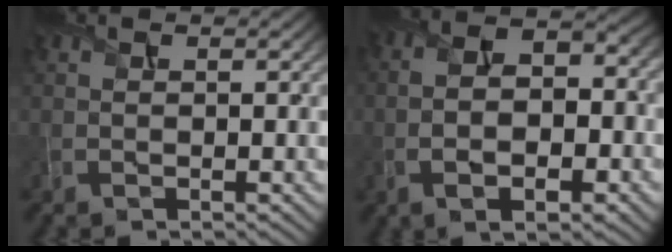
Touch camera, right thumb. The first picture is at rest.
{"total": 8.5, "force": [-2.6, 4.3, 6.8], "torque": [-0.131, -0.008, -0.045]}